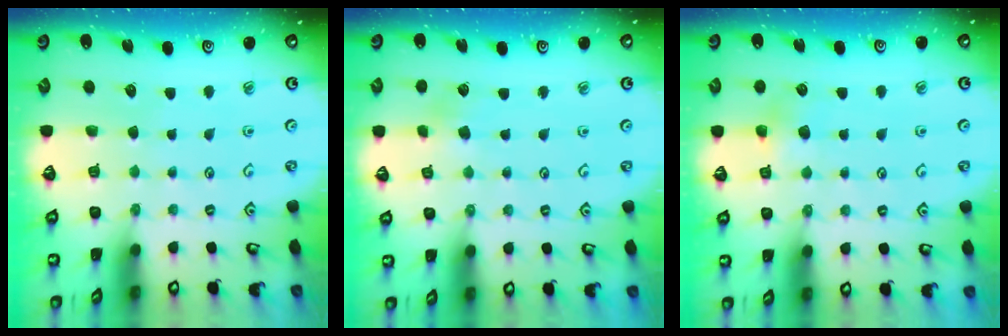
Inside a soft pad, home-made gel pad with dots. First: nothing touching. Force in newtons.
{"total": 2.4, "press": 2.3, "slide": 0.4}
{"total": 5.3, "press": 5.3, "slide": 0.6}